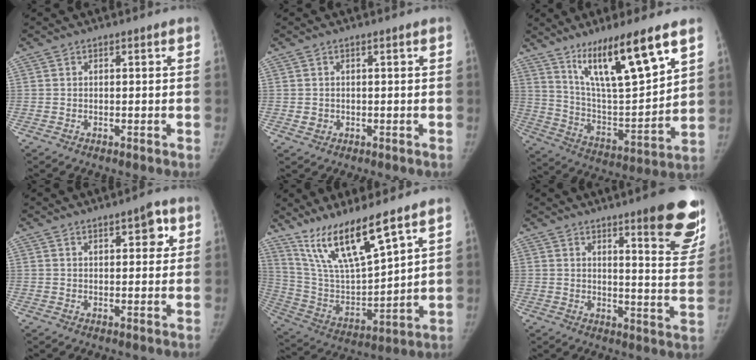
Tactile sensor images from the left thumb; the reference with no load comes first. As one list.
[{"total": 1.3, "force": [0.0, 1.2, 0.6], "torque": [-0.007, 0.001, 0.005]}, {"total": 19.7, "force": [12.0, 3.7, 15.2], "torque": [-0.240, -0.057, 0.222]}, {"total": 4.8, "force": [2.3, 2.0, 3.7], "torque": [-0.032, -0.007, 0.028]}, {"total": 16.6, "force": [11.9, 2.9, 11.3], "torque": [-0.198, -0.061, 0.242]}, {"total": 15.7, "force": [9.8, 2.9, 11.9], "torque": [-0.110, -0.066, 0.125]}]